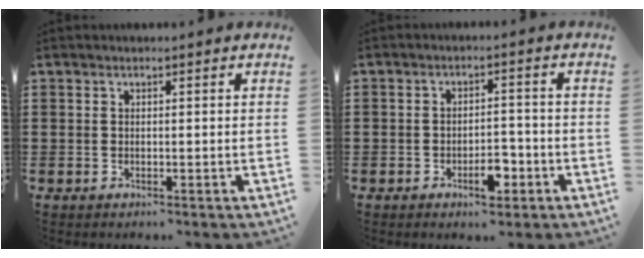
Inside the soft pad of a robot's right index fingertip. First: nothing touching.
{"total": 4.3, "force": [-2.3, 2.0, 3.1], "torque": [-0.049, 0.008, -0.040]}